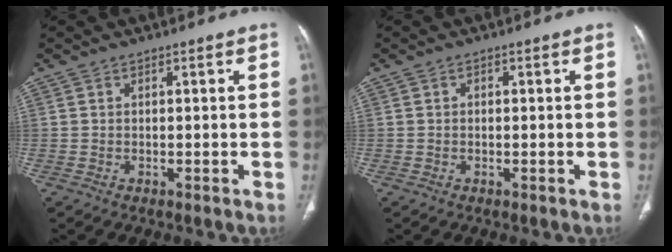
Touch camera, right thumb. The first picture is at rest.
{"total": 0.6, "force": [0.1, 0.5, 0.4], "torque": [-0.009, 0.004, 0.003]}